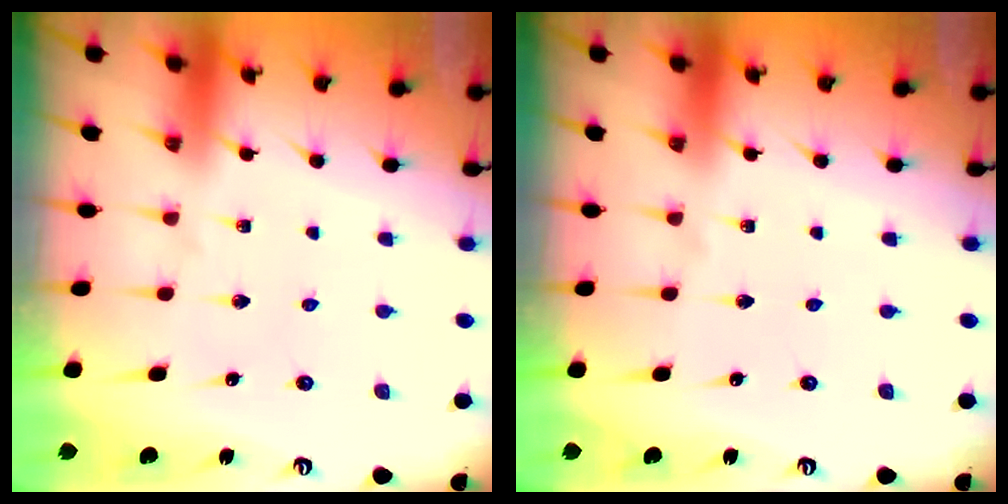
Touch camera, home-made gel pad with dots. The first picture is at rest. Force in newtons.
{"total": 0.0}